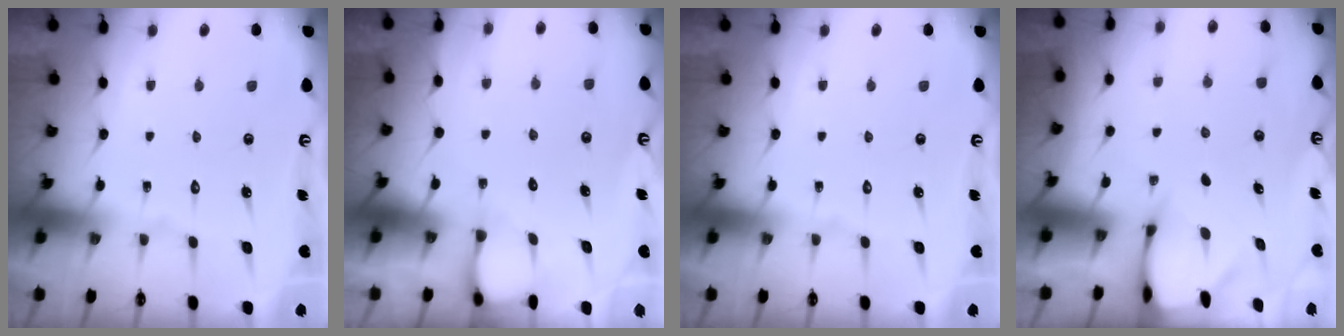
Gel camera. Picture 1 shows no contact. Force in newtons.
{"total": 2.3, "press": 2.3, "slide": 0.3}
{"total": 0.0}
{"total": 2.0, "press": 2.0, "slide": 0.1}